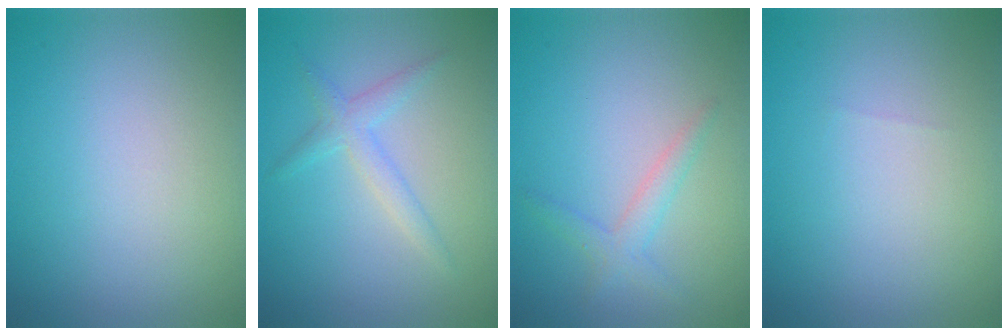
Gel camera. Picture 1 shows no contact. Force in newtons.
{"total": 2.0, "press": 2.0, "slide": 0.1}
{"total": 1.8, "press": 1.8, "slide": 0.1}
{"total": 0.0}